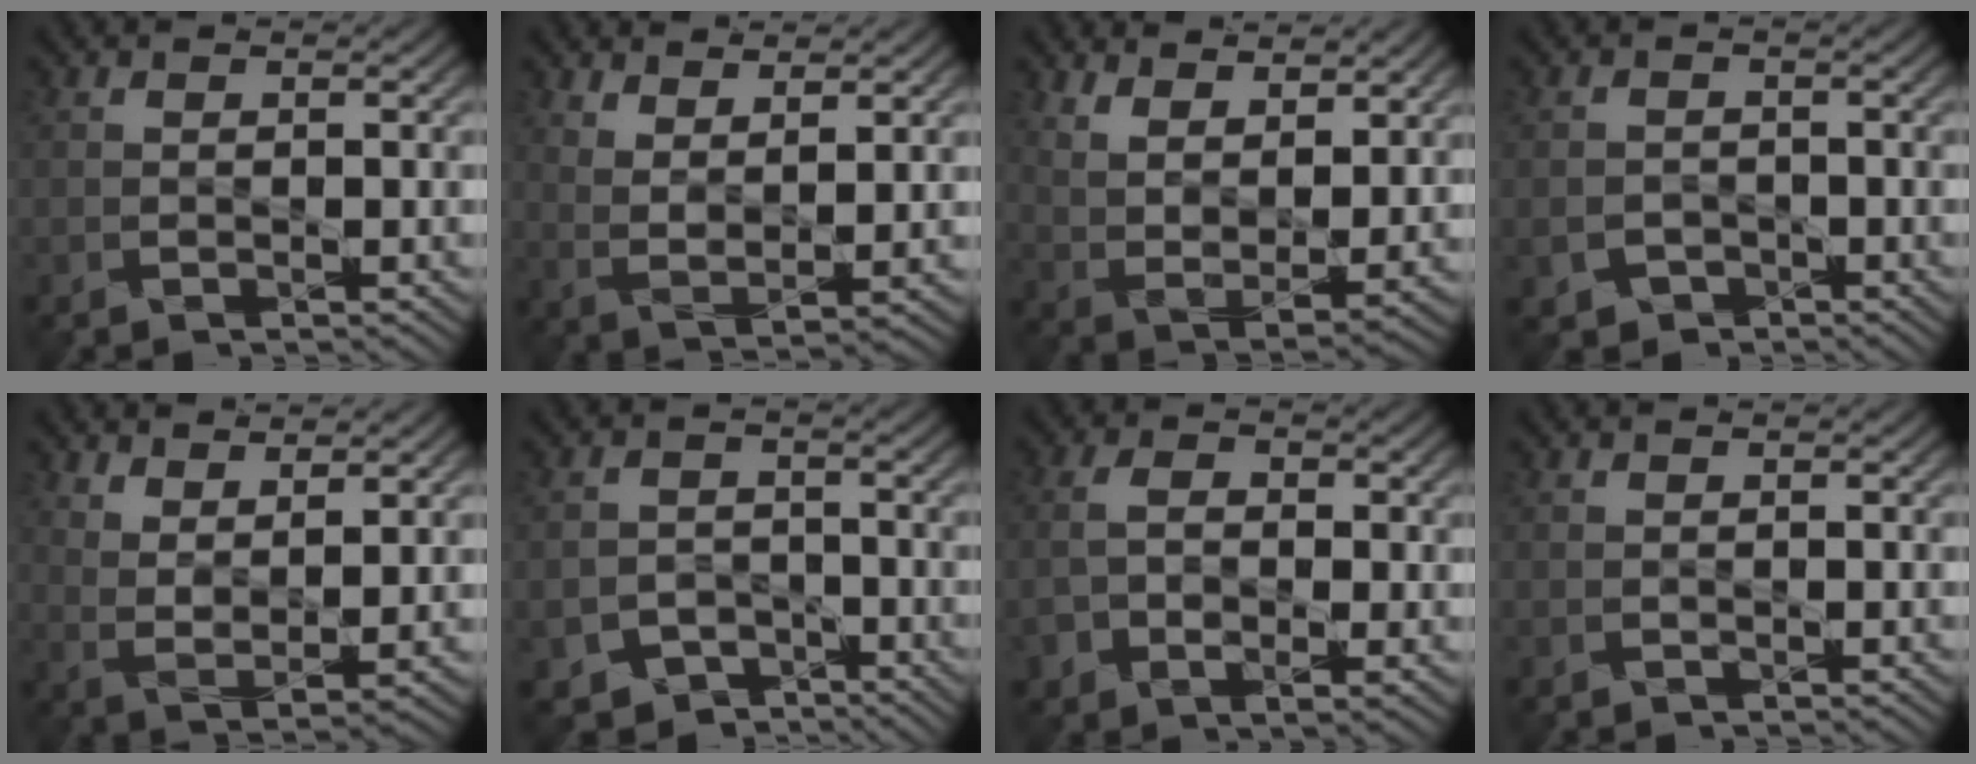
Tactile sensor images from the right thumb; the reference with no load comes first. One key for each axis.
{"total": 4.7, "fx": 3.4, "fy": 1.1, "fz": 3.1, "tx": -0.070, "ty": -0.015, "tz": 0.071}
{"total": 8.2, "fx": 5.7, "fy": 2.9, "fz": 5.1, "tx": -0.114, "ty": -0.015, "tz": 0.113}
{"total": 2.6, "fx": -1.4, "fy": 2.1, "fz": 0.7, "tx": -0.015, "ty": -0.008, "tz": -0.027}
{"total": 5.2, "fx": 3.8, "fy": 1.3, "fz": 3.3, "tx": -0.072, "ty": -0.016, "tz": 0.080}
{"total": 4.8, "fx": -3.1, "fy": 3.4, "fz": 1.4, "tx": -0.027, "ty": -0.008, "tz": -0.051}
{"total": 5.6, "fx": -0.7, "fy": 3.7, "fz": 4.1, "tx": -0.086, "ty": -0.009, "tz": -0.007}
{"total": 0.0}